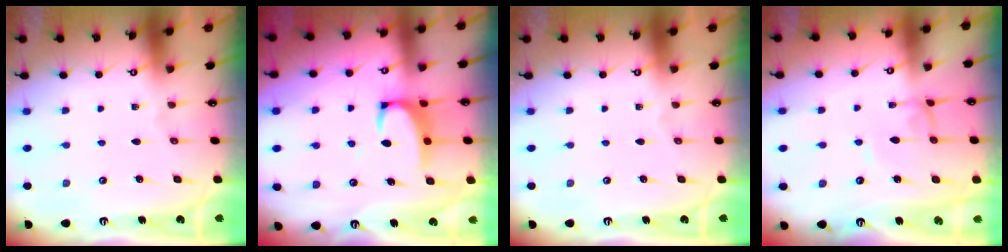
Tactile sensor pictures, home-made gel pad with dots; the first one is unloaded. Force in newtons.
{"total": 3.5, "press": 3.4, "slide": 0.8}
{"total": 0.0}
{"total": 1.1, "press": 1.0, "slide": 0.3}